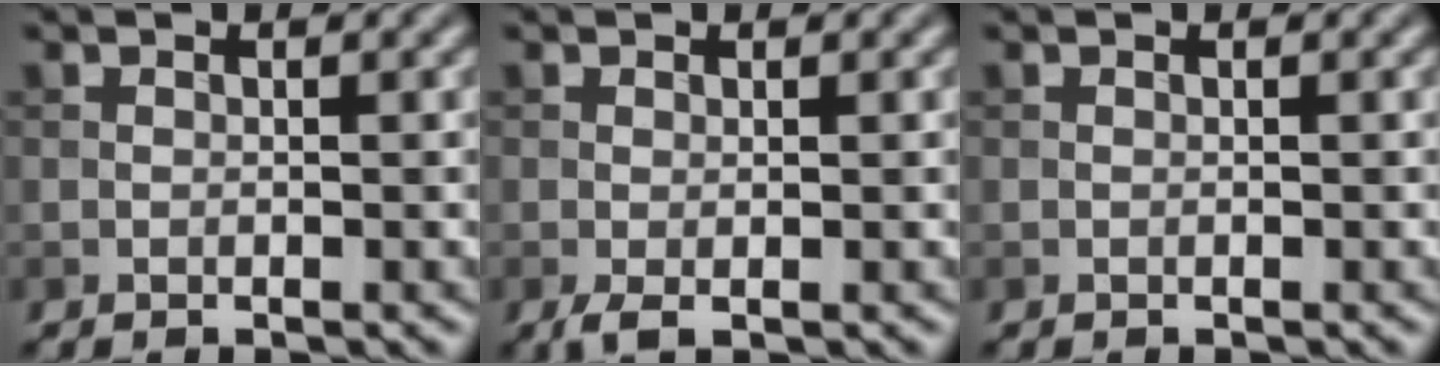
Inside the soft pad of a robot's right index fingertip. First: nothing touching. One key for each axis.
{"total": 1.2, "fx": -0.4, "fy": 0.3, "fz": 1.1, "tx": -0.026, "ty": -0.004, "tz": -0.008}
{"total": 0.0}